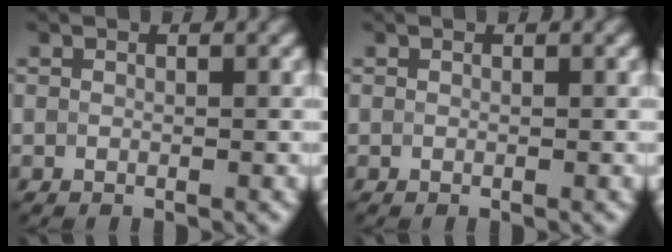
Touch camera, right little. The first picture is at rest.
{"total": 0.0}